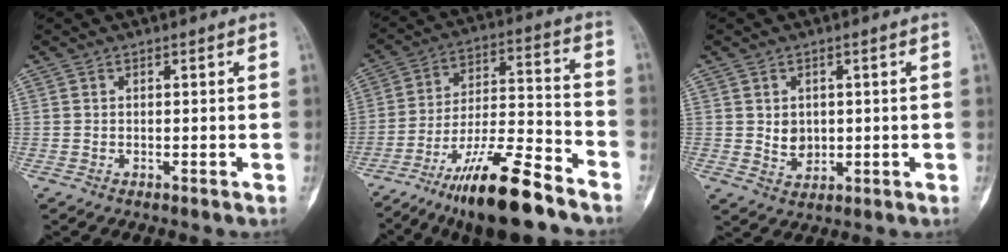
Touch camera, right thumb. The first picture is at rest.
{"total": 17.9, "force": [-12.9, 3.8, 11.8], "torque": [-0.216, 0.076, -0.220]}
{"total": 3.9, "force": [0.4, 3.2, 2.2], "torque": [-0.020, -0.006, 0.017]}